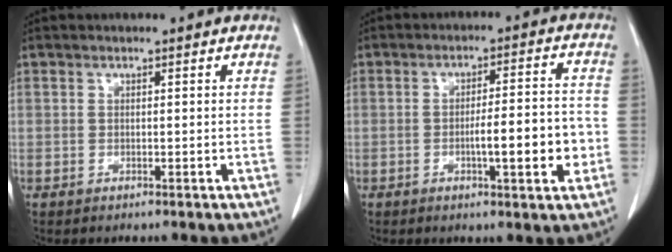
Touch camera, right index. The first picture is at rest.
{"total": 8.7, "force": [-2.3, 1.2, 8.3], "torque": [-0.126, 0.011, -0.031]}